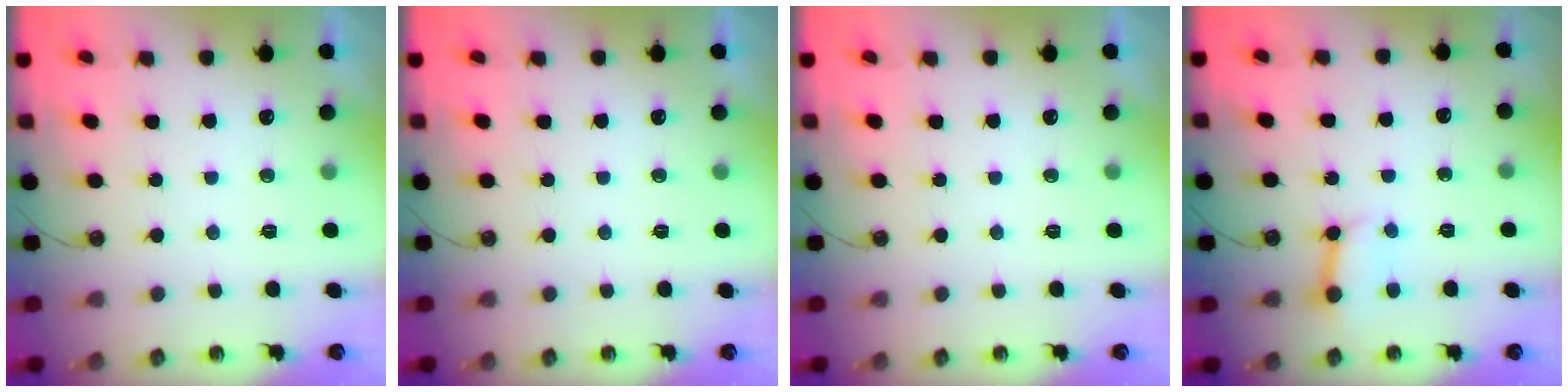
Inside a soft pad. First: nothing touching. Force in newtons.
{"total": 0.0}
{"total": 0.0}
{"total": 4.9, "press": 4.9, "slide": 0.7}